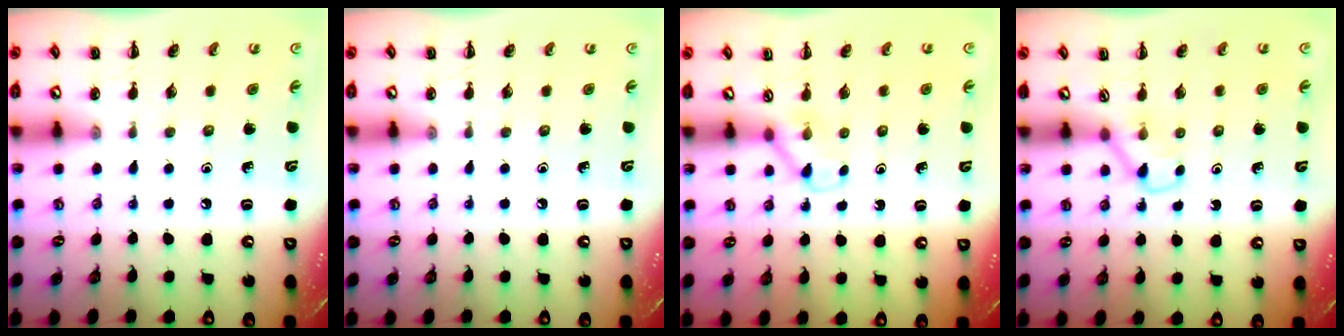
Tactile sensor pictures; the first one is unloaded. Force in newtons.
{"total": 0.0}
{"total": 3.0, "press": 2.8, "slide": 1.1}
{"total": 3.1, "press": 2.9, "slide": 1.1}